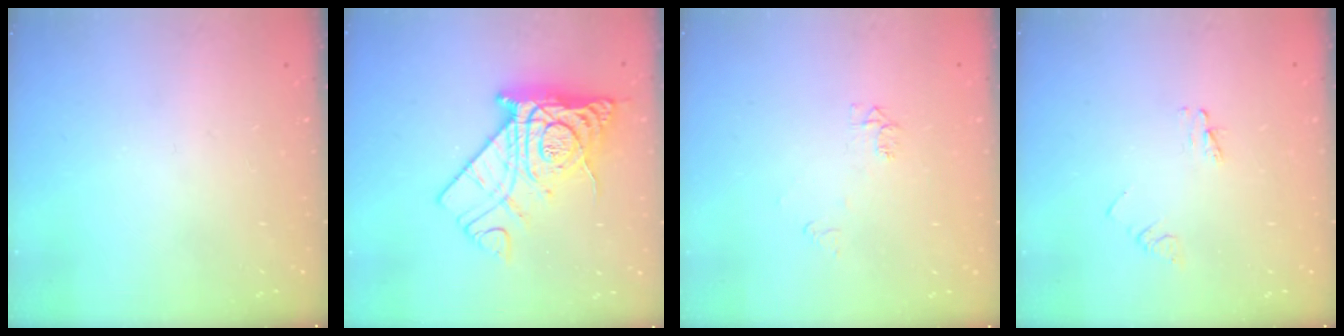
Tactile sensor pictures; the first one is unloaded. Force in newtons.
{"total": 18.3, "press": 18.2, "slide": 2.0}
{"total": 5.6, "press": 5.5, "slide": 0.6}
{"total": 2.9, "press": 2.9, "slide": 0.3}